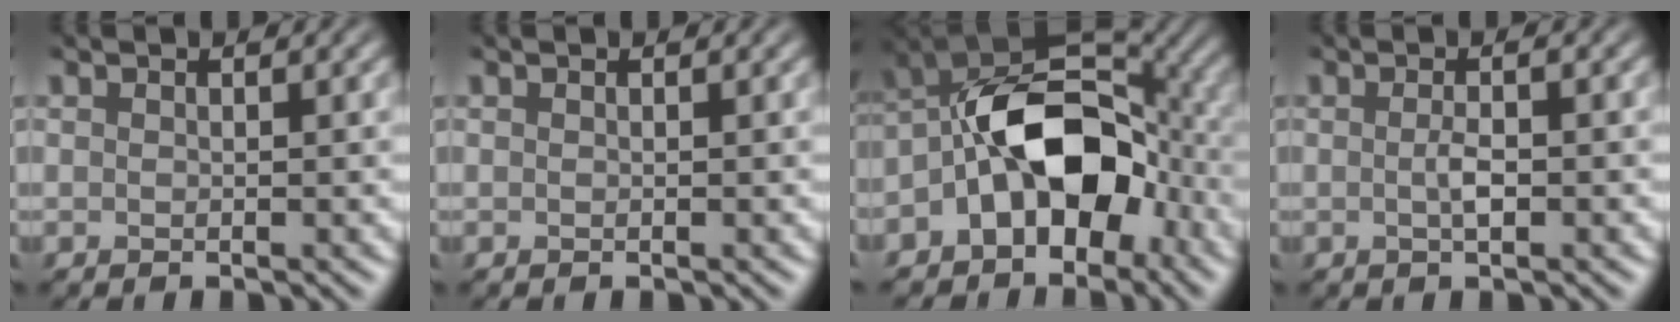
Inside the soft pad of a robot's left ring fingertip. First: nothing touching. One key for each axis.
{"total": 0.0}
{"total": 10.1, "fx": -4.3, "fy": 5.9, "fz": 6.9, "tx": -0.102, "ty": 0.015, "tz": -0.080}
{"total": 1.5, "fx": -1.0, "fy": 0.1, "fz": 1.1, "tx": -0.028, "ty": -0.005, "tz": -0.010}